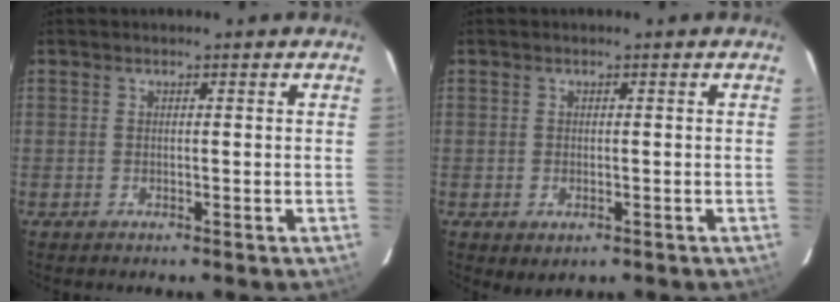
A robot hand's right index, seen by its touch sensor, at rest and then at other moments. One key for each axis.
{"total": 2.0, "fx": -0.6, "fy": 1.4, "fz": 1.3, "tx": -0.021, "ty": -0.006, "tz": -0.007}